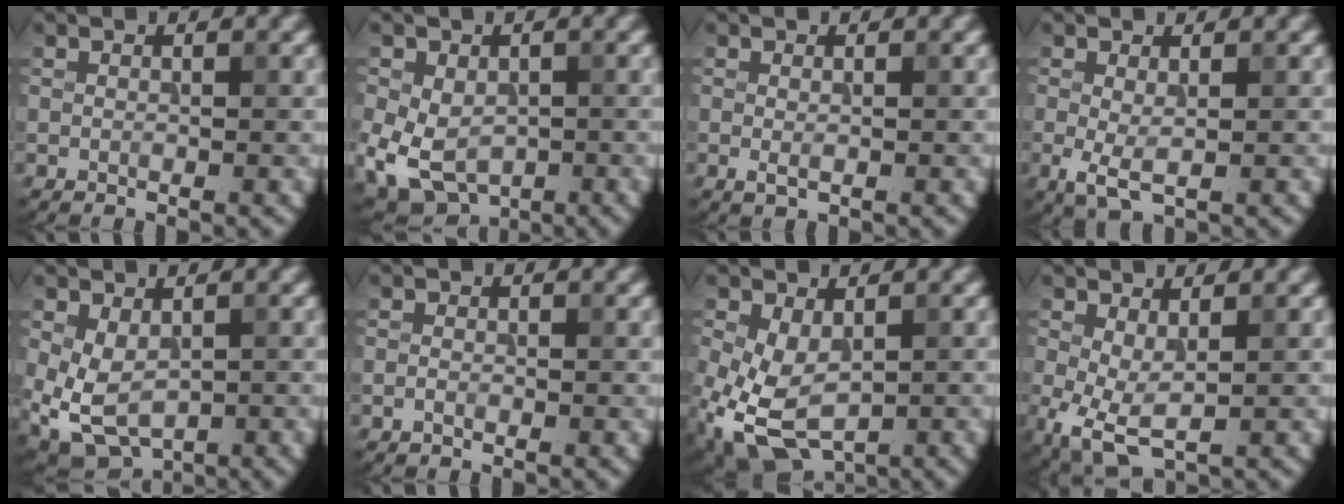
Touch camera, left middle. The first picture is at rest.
{"total": 6.7, "force": [-2.5, 4.5, 4.4], "torque": [-0.099, -0.030, -0.024]}
{"total": 0.7, "force": [-0.3, 0.1, 0.6], "torque": [-0.015, -0.001, 0.004]}
{"total": 2.0, "force": [-0.5, 0.4, 1.9], "torque": [-0.045, -0.005, -0.001]}
{"total": 5.2, "force": [-0.9, 3.0, 4.1], "torque": [-0.098, -0.020, 0.004]}
{"total": 0.7, "force": [-0.7, 0.0, -0.1], "torque": [-0.004, -0.002, -0.005]}
{"total": 7.3, "force": [-2.9, 4.0, 5.4], "torque": [-0.136, -0.020, -0.035]}
{"total": 3.4, "force": [-0.8, 1.4, 3.0], "torque": [-0.077, -0.010, -0.007]}